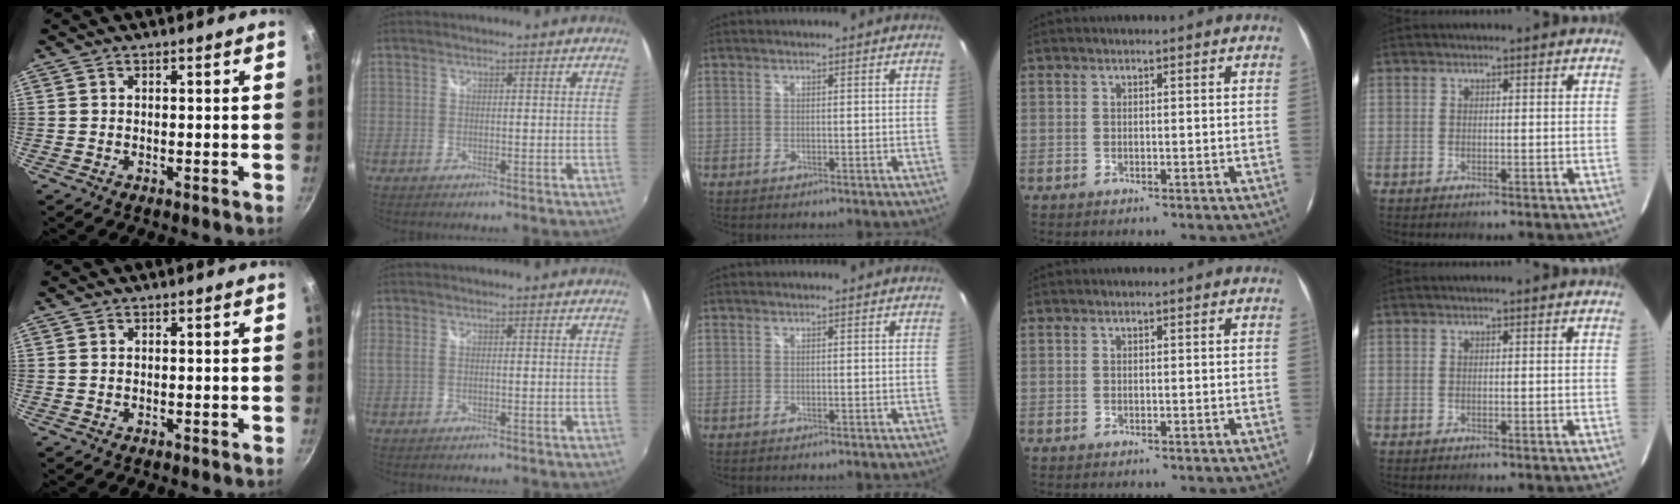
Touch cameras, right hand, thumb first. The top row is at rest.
{"index": {"total": 2.5, "force": [0.3, 1.4, 2.1], "torque": [-0.044, -0.005, 0.004]}}